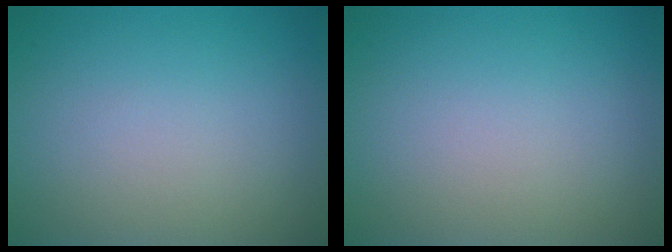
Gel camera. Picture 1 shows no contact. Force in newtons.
{"total": 0.0}